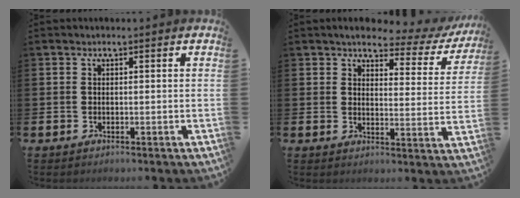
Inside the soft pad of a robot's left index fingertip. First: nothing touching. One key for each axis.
{"total": 3.9, "fx": 3.3, "fy": 1.4, "fz": 1.3, "tx": -0.026, "ty": -0.030, "tz": 0.046}